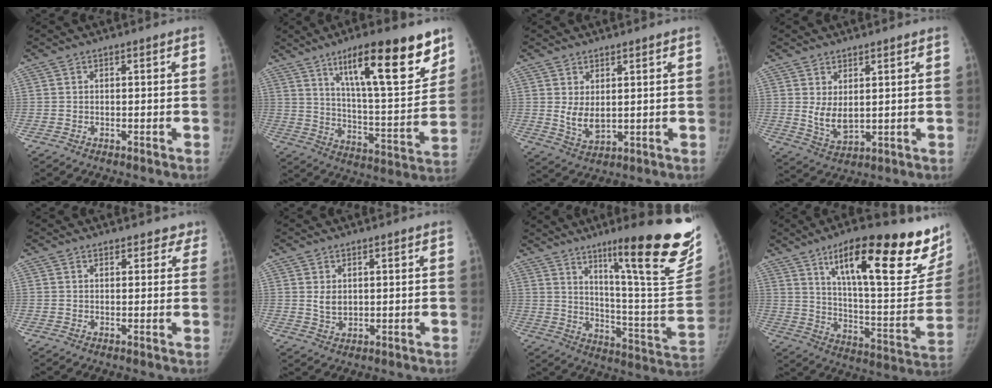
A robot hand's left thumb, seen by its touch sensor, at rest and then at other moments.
{"total": 22.3, "force": [13.3, 5.5, 17.1], "torque": [-0.224, -0.063, 0.214]}
{"total": 5.2, "force": [1.3, 2.9, 4.0], "torque": [-0.063, -0.021, 0.037]}
{"total": 5.7, "force": [1.6, 3.2, 4.5], "torque": [-0.070, -0.023, 0.042]}
{"total": 3.8, "force": [3.1, 2.0, 0.6], "torque": [0.033, -0.010, 0.026]}
{"total": 3.2, "force": [1.1, 2.2, 2.0], "torque": [-0.026, -0.012, 0.028]}
{"total": 26.8, "force": [16.8, 3.9, 20.6], "torque": [-0.264, -0.090, 0.254]}
{"total": 29.8, "force": [18.5, 8.2, 22.0], "torque": [-0.271, -0.074, 0.278]}